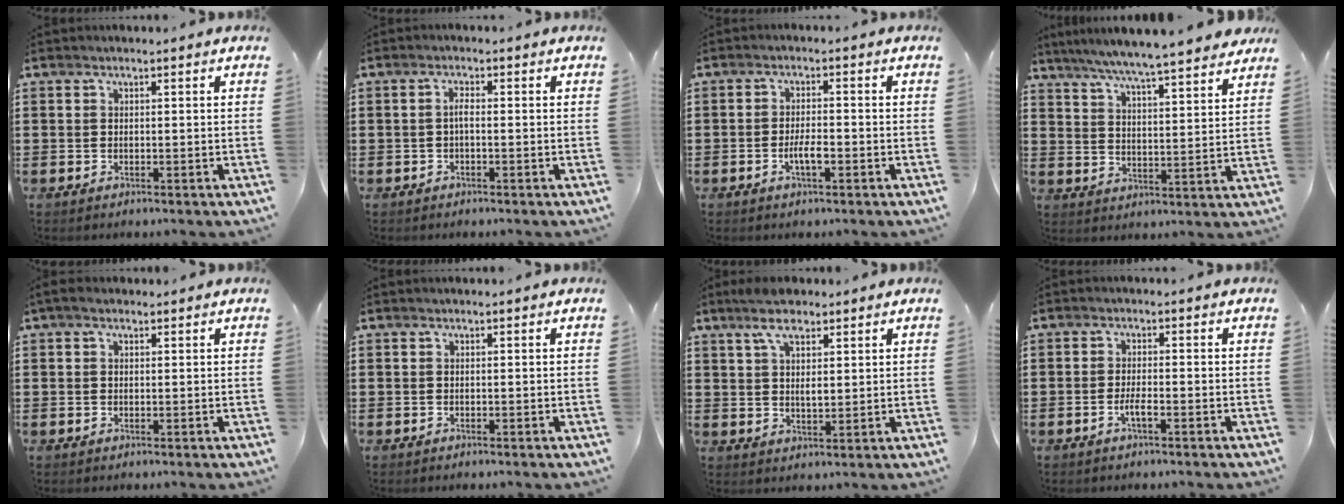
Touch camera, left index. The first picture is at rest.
{"total": 1.7, "force": [-0.4, 0.6, 1.5], "torque": [-0.031, 0.004, -0.008]}
{"total": 3.3, "force": [-1.2, 0.9, 2.9], "torque": [-0.058, 0.001, -0.022]}
{"total": 5.8, "force": [5.5, -0.6, 1.8], "torque": [-0.059, -0.036, 0.093]}
{"total": 1.3, "force": [0.5, 0.7, 0.9], "torque": [-0.018, 0.005, 0.010]}
{"total": 0.0}
{"total": 6.4, "force": [3.6, 2.9, 4.4], "torque": [-0.083, 0.001, 0.058]}
{"total": 2.2, "force": [-1.0, 0.3, 1.9], "torque": [-0.041, -0.002, -0.021]}